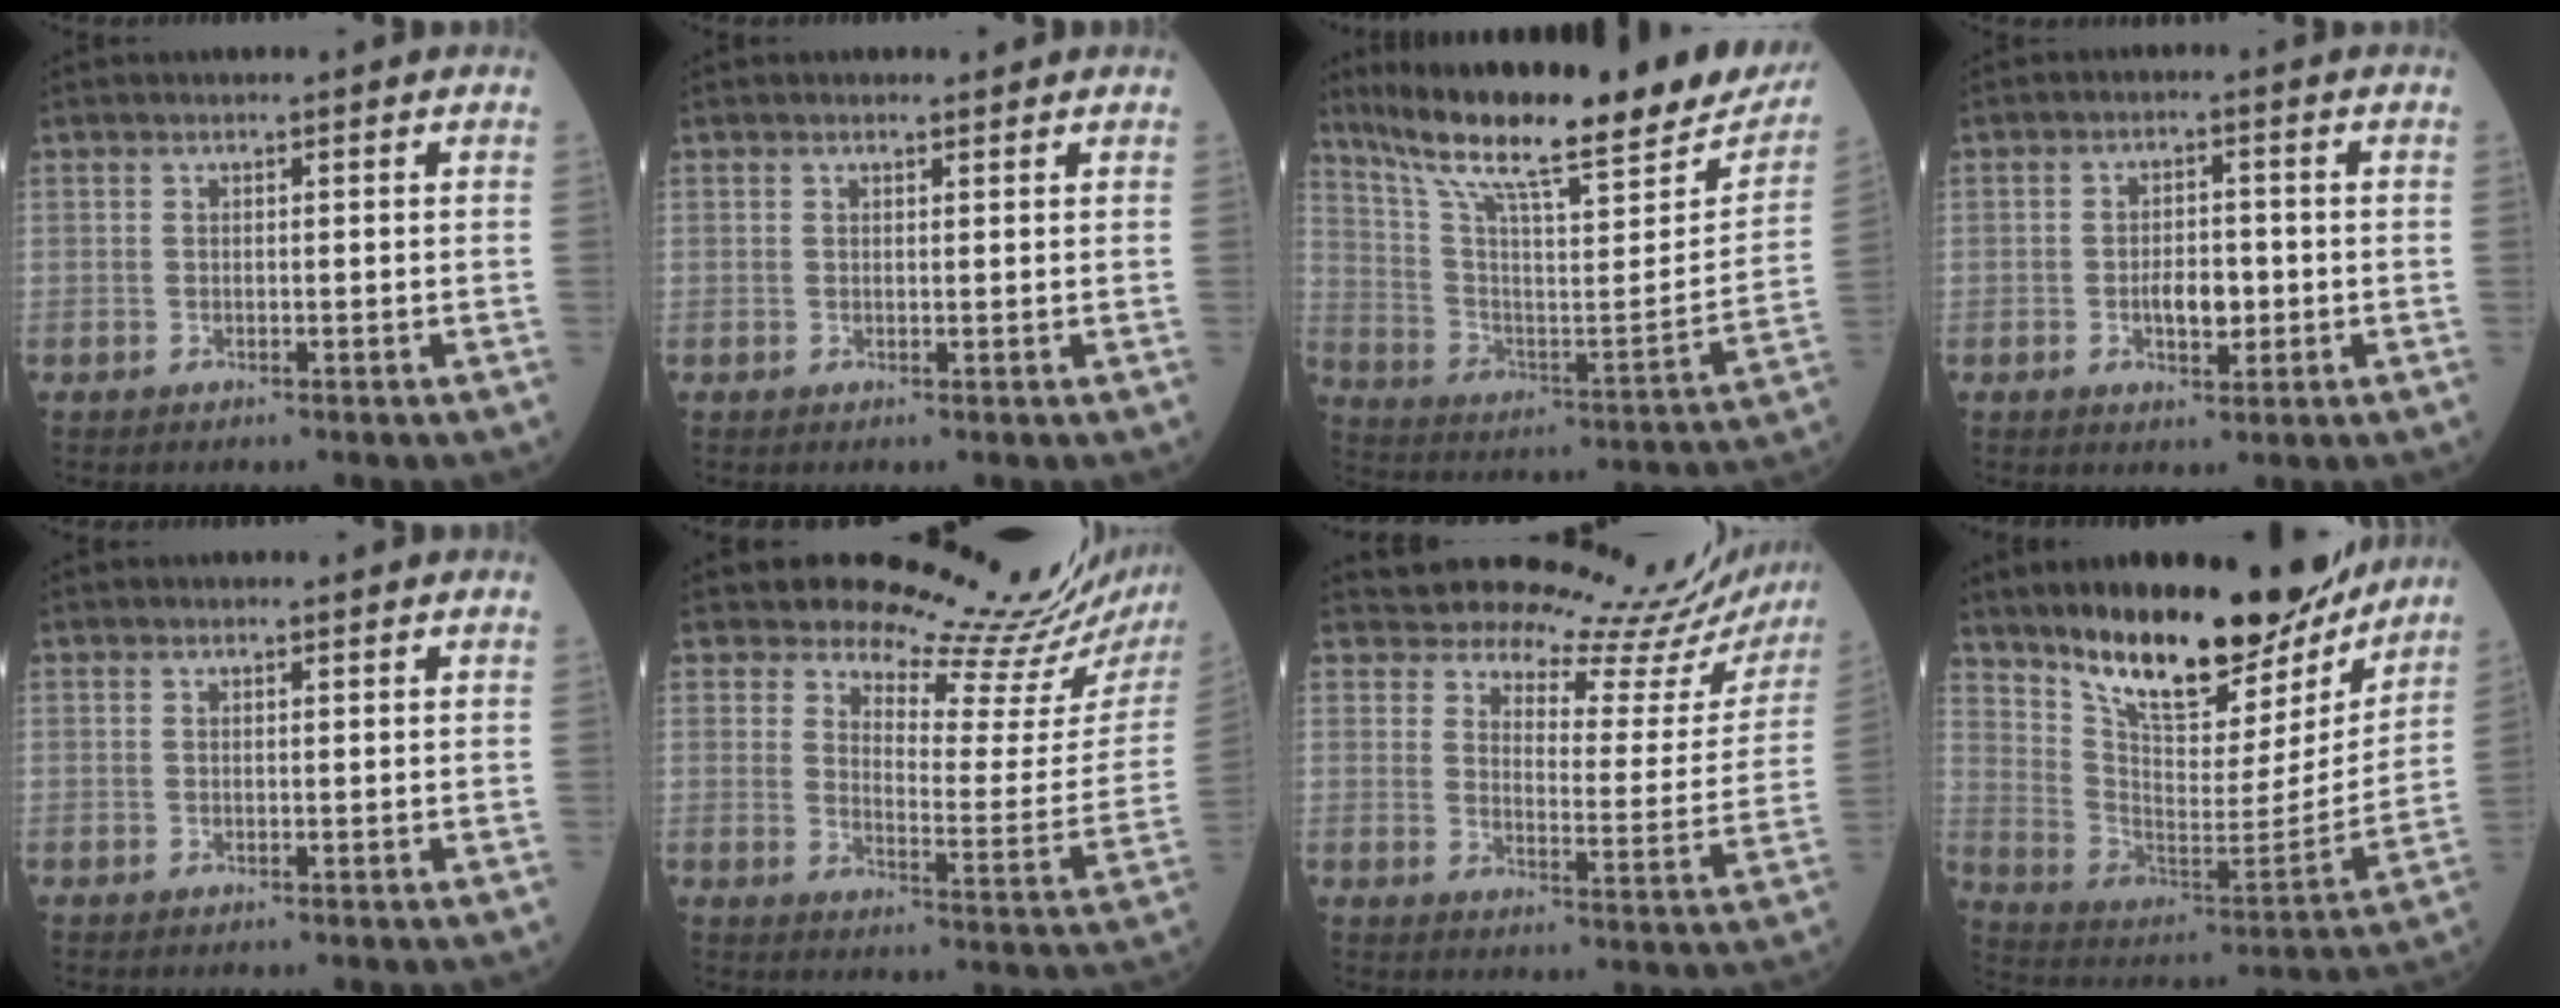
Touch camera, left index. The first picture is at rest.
{"total": 0.5, "force": [0.5, 0.2, 0.0], "torque": [-0.007, -0.006, 0.006]}
{"total": 29.4, "force": [23.5, 4.4, 17.0], "torque": [-0.288, -0.036, 0.337]}
{"total": 4.4, "force": [-1.1, 2.1, 3.7], "torque": [-0.064, -0.001, -0.017]}
{"total": 0.0}
{"total": 15.5, "force": [15.2, 0.7, 2.6], "torque": [-0.030, -0.121, 0.177]}
{"total": 18.0, "force": [17.7, 2.5, 2.0], "torque": [-0.014, -0.098, 0.190]}
{"total": 22.5, "force": [17.9, 7.2, 11.5], "torque": [-0.183, -0.032, 0.279]}